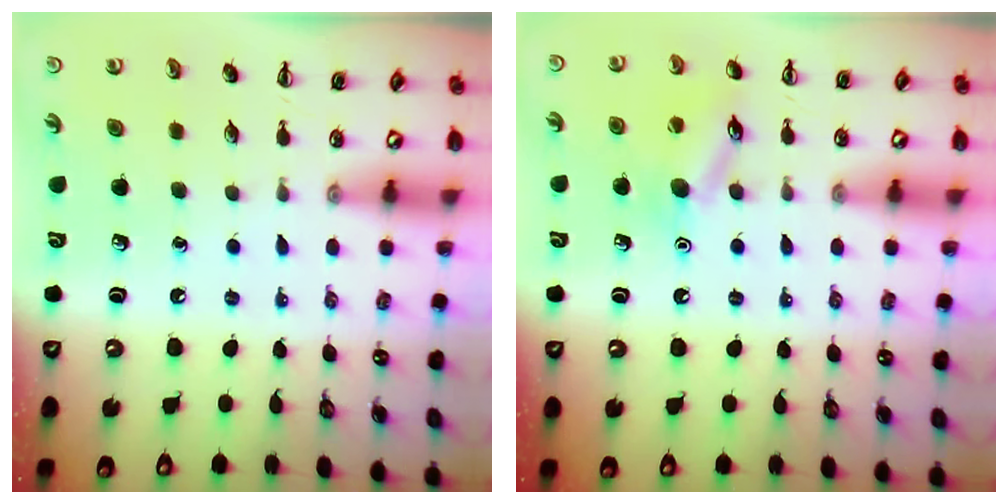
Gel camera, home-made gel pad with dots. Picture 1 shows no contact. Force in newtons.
{"total": 10.5, "press": 10.4, "slide": 1.4}